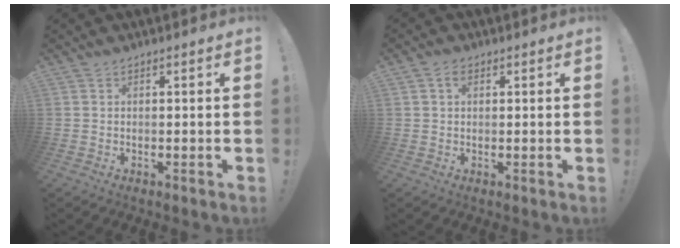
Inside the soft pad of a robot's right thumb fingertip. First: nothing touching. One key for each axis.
{"total": 2.2, "fx": 0.8, "fy": 1.5, "fz": 1.3, "tx": -0.015, "ty": 0.000, "tz": 0.012}